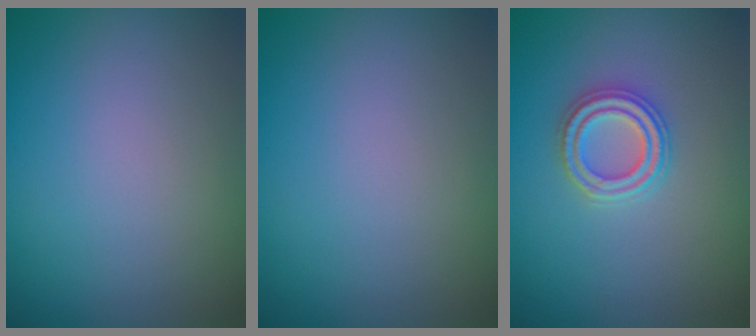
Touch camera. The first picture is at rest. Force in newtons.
{"total": 0.0}
{"total": 2.7, "press": 2.5, "slide": 0.9}